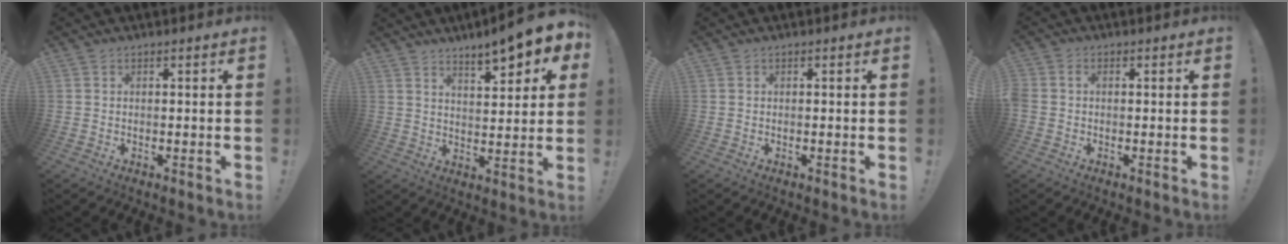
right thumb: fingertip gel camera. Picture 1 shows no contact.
{"total": 8.6, "force": [6.4, 1.3, 5.7], "torque": [-0.075, -0.053, 0.106]}
{"total": 0.0}
{"total": 1.5, "force": [-0.3, 1.2, 0.8], "torque": [-0.021, 0.005, -0.004]}